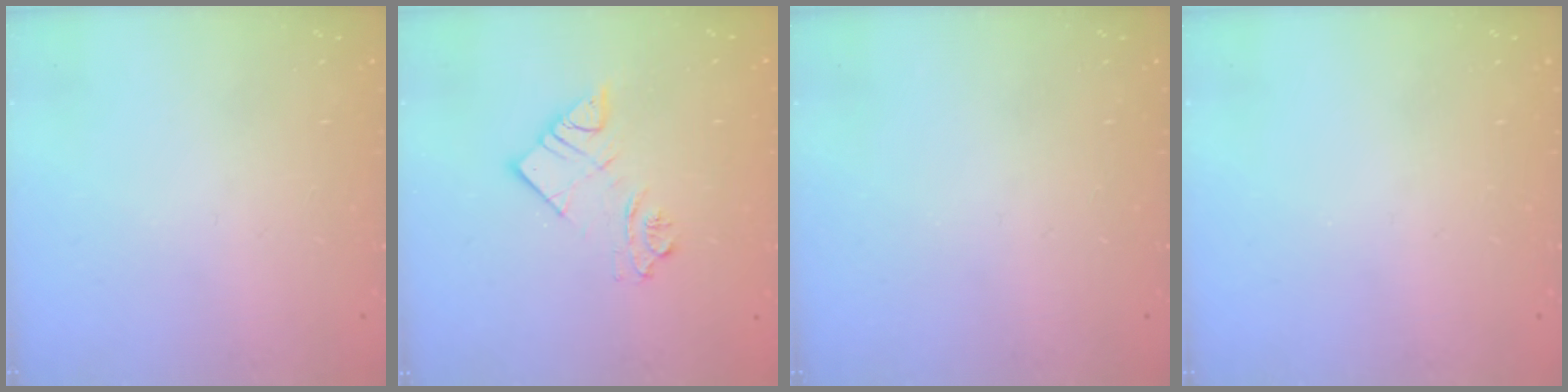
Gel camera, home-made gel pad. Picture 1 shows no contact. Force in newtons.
{"total": 9.8, "press": 9.7, "slide": 0.9}
{"total": 0.0}
{"total": 0.0}